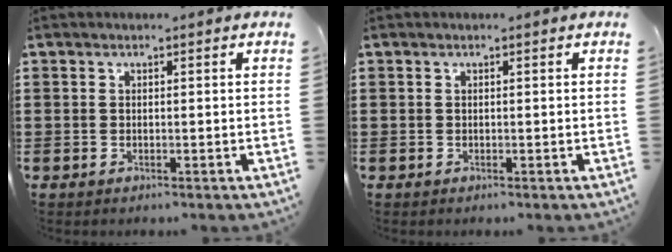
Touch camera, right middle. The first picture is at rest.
{"total": 0.0}